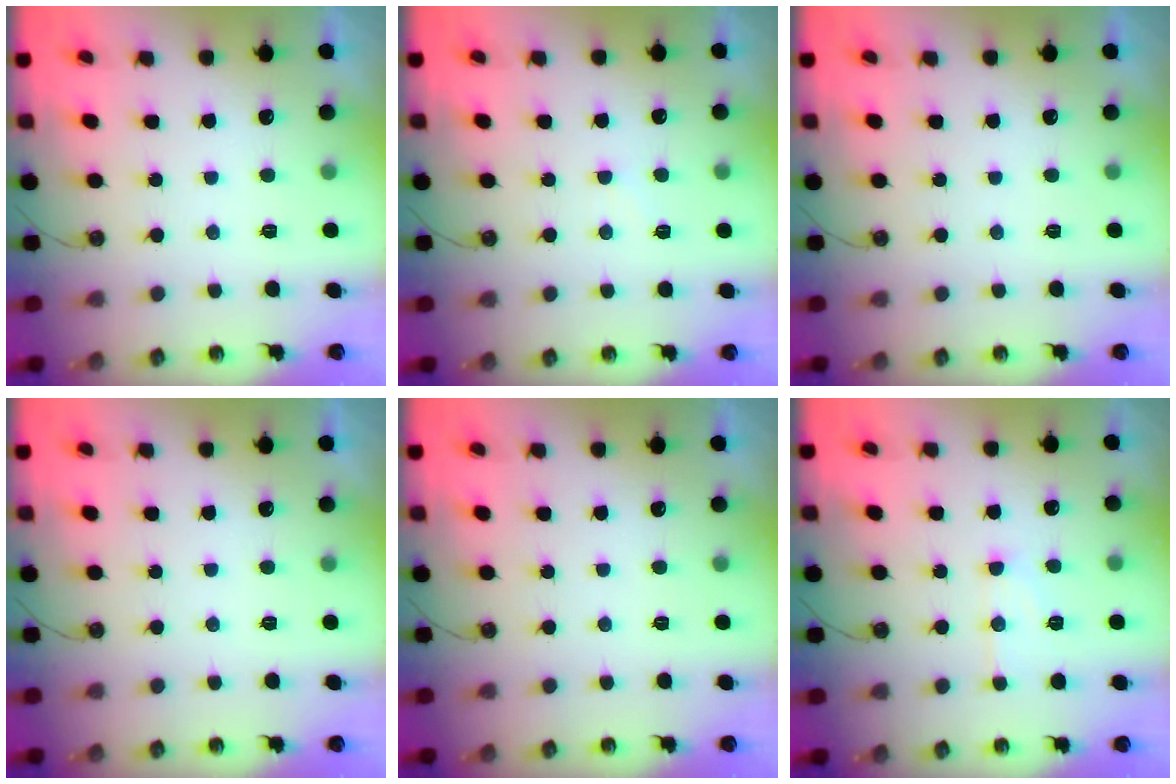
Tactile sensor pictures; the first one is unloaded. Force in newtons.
{"total": 5.2, "press": 5.2, "slide": 0.5}
{"total": 0.0}
{"total": 0.0}
{"total": 0.0}
{"total": 9.6, "press": 9.5, "slide": 0.9}